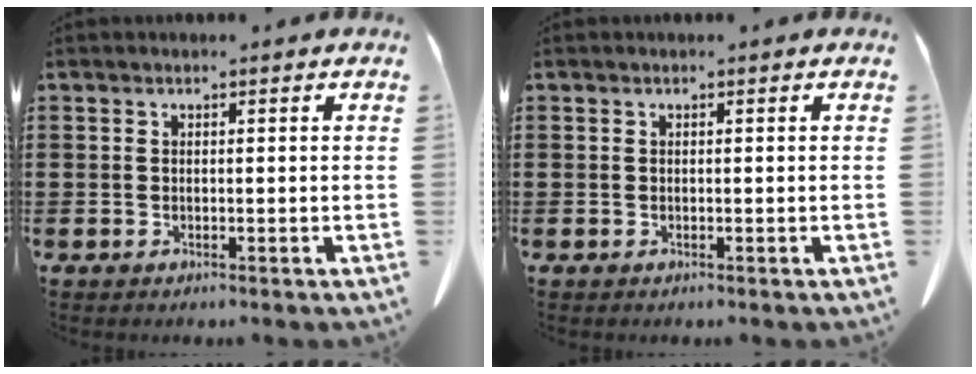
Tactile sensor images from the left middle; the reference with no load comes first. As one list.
[{"total": 0.0}]